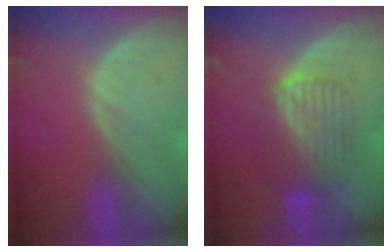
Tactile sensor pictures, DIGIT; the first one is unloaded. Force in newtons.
{"total": 7.3, "press": 7.3, "slide": 0.3}